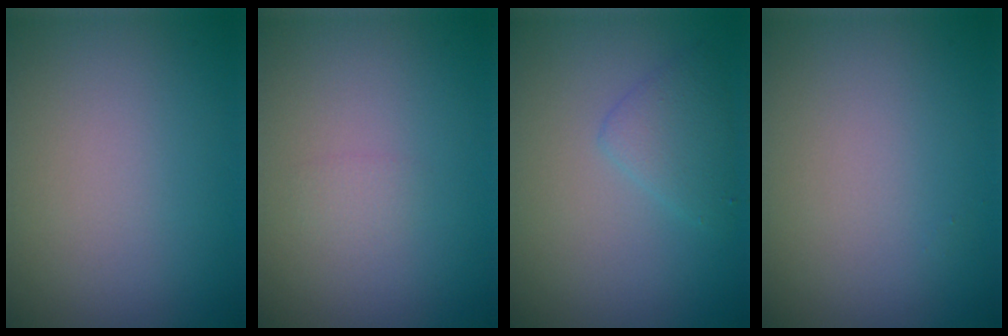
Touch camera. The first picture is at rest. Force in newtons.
{"total": 0.6, "press": 0.6, "slide": 0.1}
{"total": 2.1, "press": 2.1, "slide": 0.0}
{"total": 0.0}